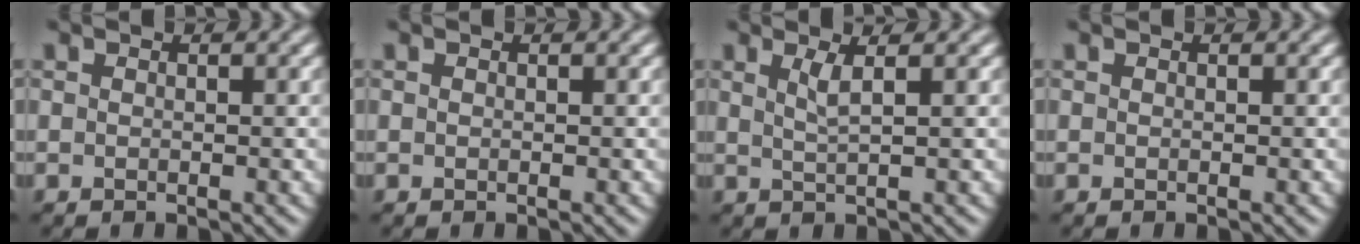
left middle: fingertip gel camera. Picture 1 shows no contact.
{"total": 0.0}
{"total": 1.9, "force": [0.7, 0.5, 1.7], "torque": [-0.028, 0.000, 0.010]}
{"total": 0.0}